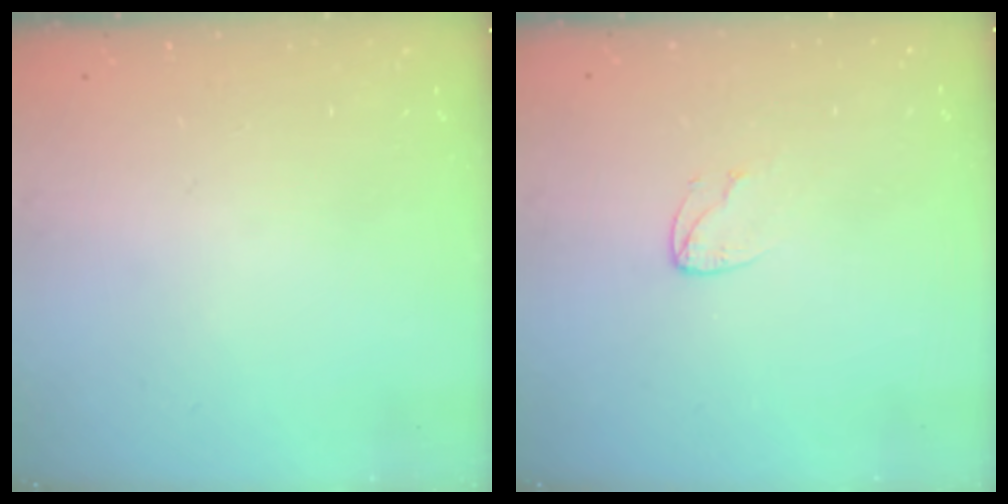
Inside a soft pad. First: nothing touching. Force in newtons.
{"total": 4.0, "press": 4.0, "slide": 0.4}